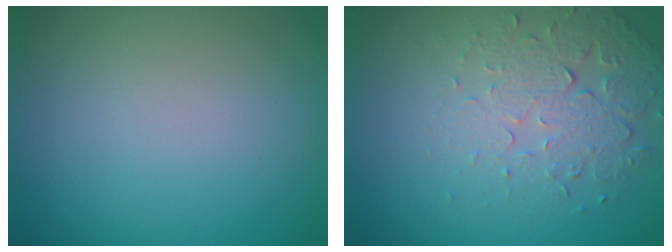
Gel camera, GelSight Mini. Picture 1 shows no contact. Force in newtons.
{"total": 5.0, "press": 3.3, "slide": 3.7}